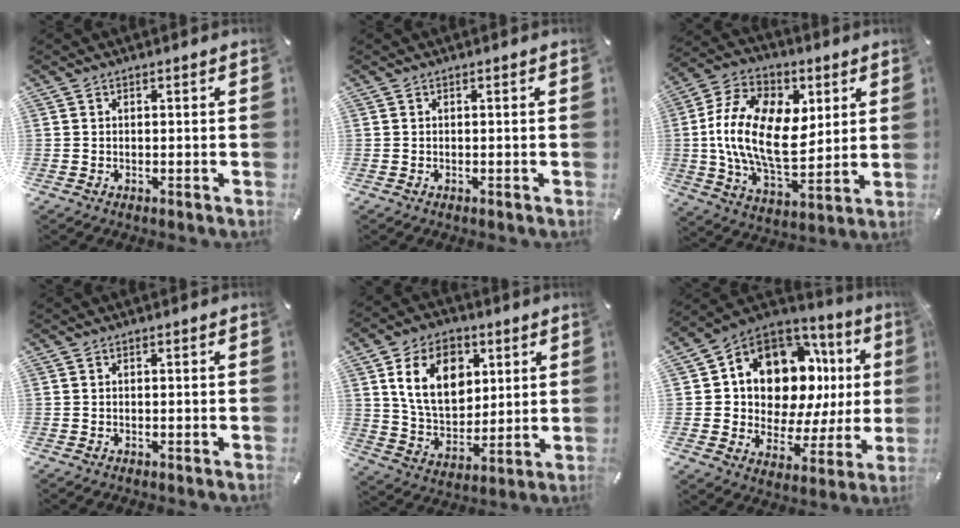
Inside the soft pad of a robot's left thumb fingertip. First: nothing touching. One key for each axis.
{"total": 0.0}
{"total": 20.4, "fx": 2.4, "fy": 13.2, "fz": 15.4, "tx": -0.309, "ty": -0.002, "tz": 0.042}
{"total": 0.0}
{"total": 14.8, "fx": 5.4, "fy": 10.5, "fz": 8.8, "tx": -0.169, "ty": -0.001, "tz": 0.100}
{"total": 14.7, "fx": 6.1, "fy": 10.1, "fz": 8.8, "tx": -0.144, "ty": -0.062, "tz": 0.105}